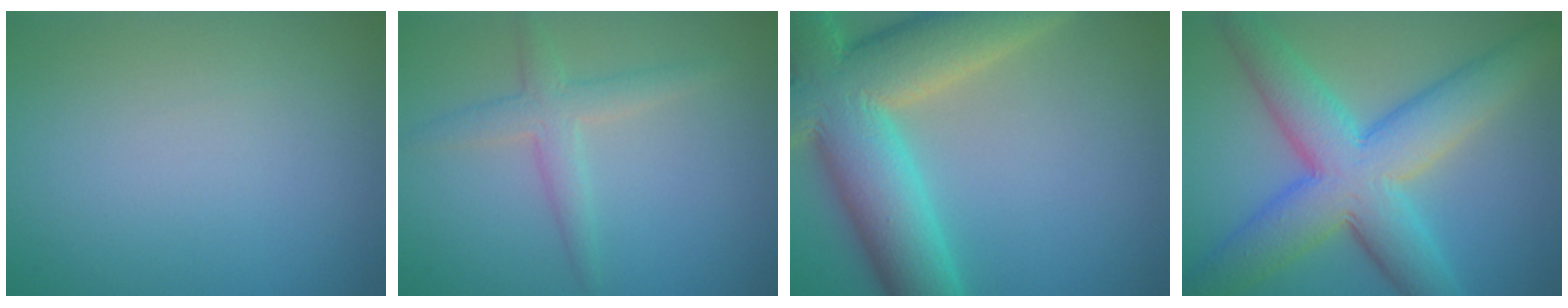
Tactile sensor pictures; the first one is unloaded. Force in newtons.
{"total": 2.6, "press": 2.6, "slide": 0.1}
{"total": 13.4, "press": 13.3, "slide": 1.1}
{"total": 9.8, "press": 9.8, "slide": 0.2}